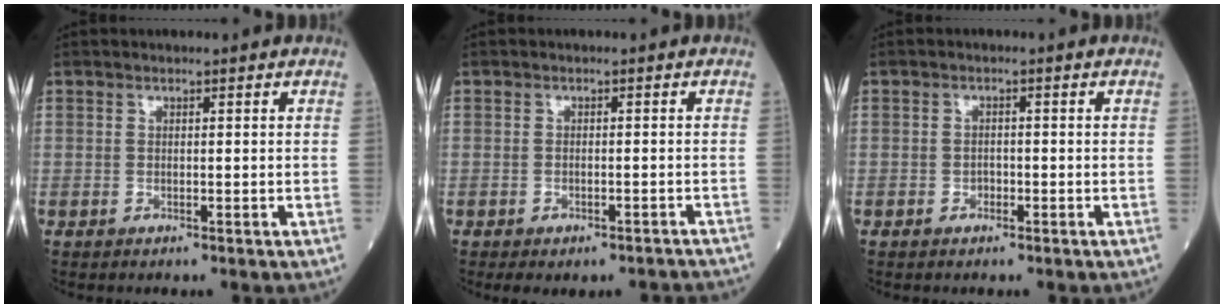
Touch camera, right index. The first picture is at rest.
{"total": 5.9, "force": [-4.9, 2.2, 2.3], "torque": [-0.023, 0.013, -0.055]}
{"total": 1.2, "force": [-0.6, 0.9, 0.5], "torque": [-0.005, 0.005, -0.009]}